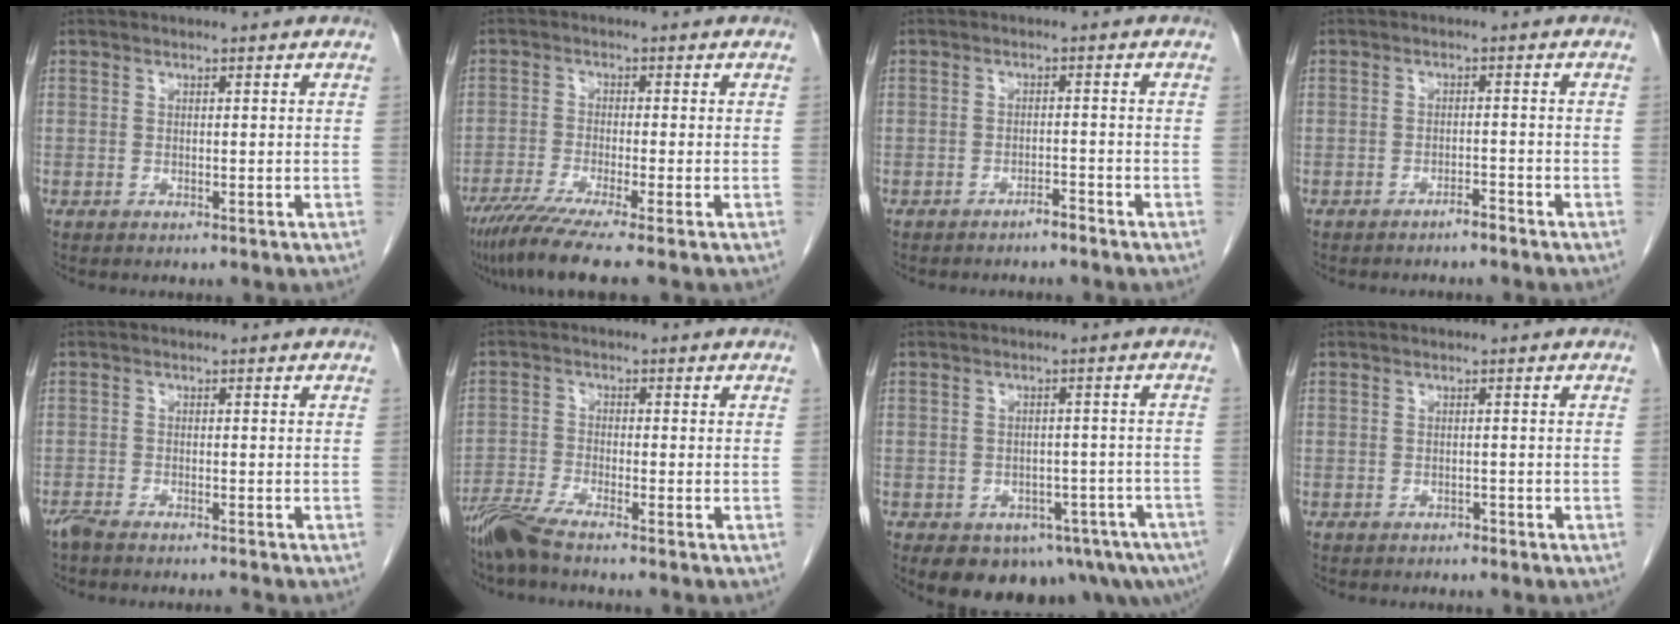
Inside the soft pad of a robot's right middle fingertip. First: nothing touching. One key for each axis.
{"total": 8.6, "fx": -6.5, "fy": -1.0, "fz": 5.6, "tx": -0.090, "ty": -0.029, "tz": -0.107}
{"total": 1.6, "fx": -1.5, "fy": 0.0, "fz": 0.6, "tx": -0.013, "ty": 0.000, "tz": -0.023}
{"total": 1.5, "fx": -1.4, "fy": 0.0, "fz": 0.6, "tx": -0.013, "ty": 0.000, "tz": -0.021}
{"total": 3.1, "fx": -3.0, "fy": -0.4, "fz": 1.0, "tx": -0.016, "ty": -0.008, "tz": -0.051}
{"total": 5.1, "fx": -4.3, "fy": -0.5, "fz": 2.7, "tx": -0.061, "ty": -0.020, "tz": -0.092}
{"total": 13.7, "fx": -9.0, "fy": 6.8, "fz": 7.8, "tx": -0.073, "ty": -0.001, "tz": -0.107}
{"total": 1.0, "fx": -0.9, "fy": 0.4, "fz": 0.2, "tx": -0.007, "ty": 0.000, "tz": -0.013}